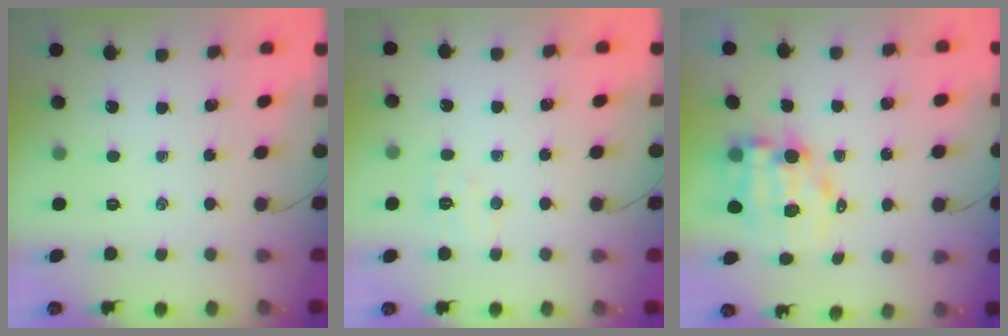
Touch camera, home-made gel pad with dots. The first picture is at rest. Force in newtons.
{"total": 4.7, "press": 4.6, "slide": 1.1}
{"total": 8.1, "press": 7.8, "slide": 2.3}